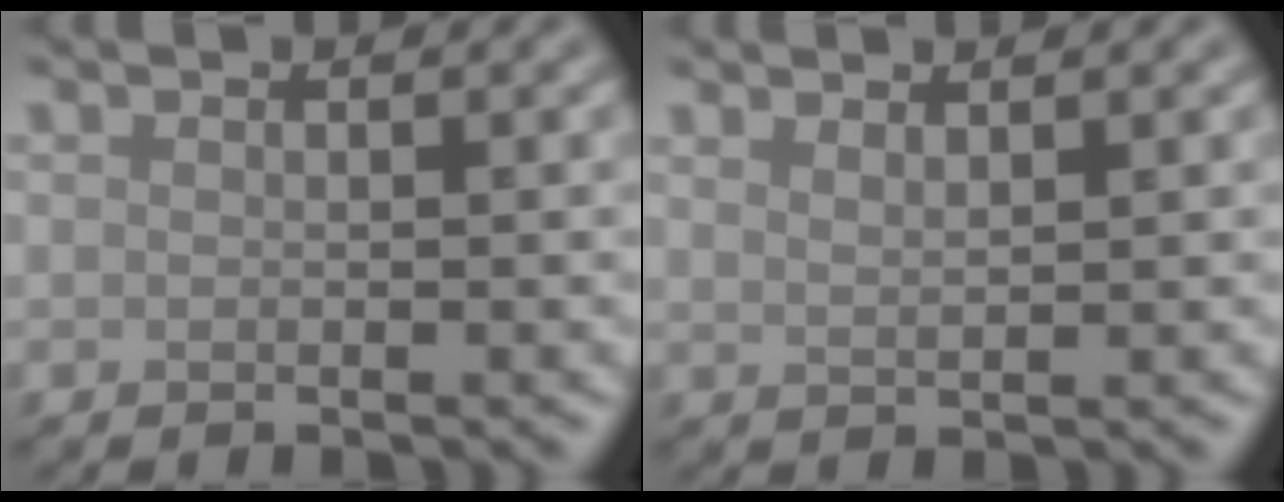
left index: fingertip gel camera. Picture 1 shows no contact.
{"total": 1.5, "force": [1.2, 0.4, 0.8], "torque": [-0.007, 0.002, 0.011]}